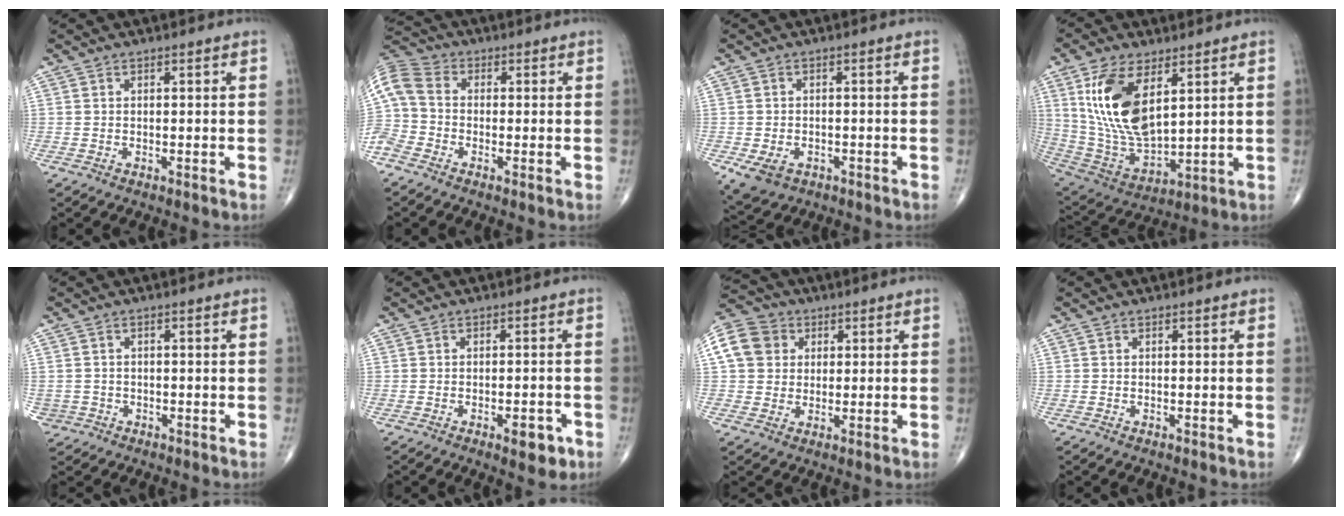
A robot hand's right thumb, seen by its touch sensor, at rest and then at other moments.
{"total": 8.3, "force": [-2.4, 6.4, 4.8], "torque": [-0.112, 0.020, -0.067]}
{"total": 5.4, "force": [-2.3, 3.9, 3.0], "torque": [-0.055, 0.004, -0.028]}
{"total": 17.3, "force": [6.2, 8.4, 13.8], "torque": [-0.258, -0.027, 0.132]}
{"total": 2.3, "force": [-0.8, 2.1, -0.1], "torque": [0.010, 0.009, -0.015]}
{"total": 4.7, "force": [-2.2, 1.9, 3.7], "torque": [-0.033, 0.004, -0.024]}
{"total": 10.3, "force": [2.6, 9.0, 4.3], "torque": [-0.073, 0.014, 0.037]}
{"total": 0.0}